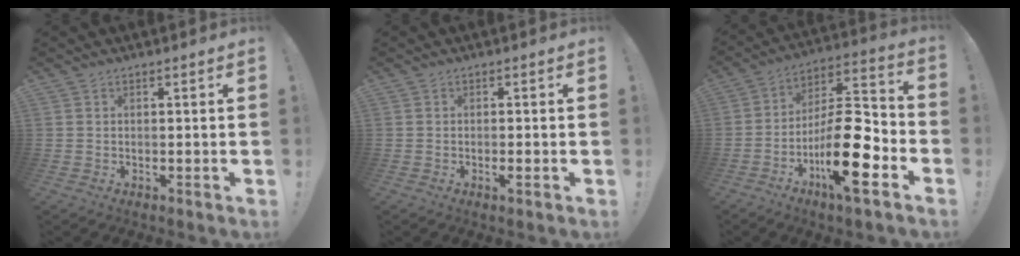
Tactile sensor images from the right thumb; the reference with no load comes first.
{"total": 1.5, "force": [-0.6, 0.0, 1.4], "torque": [-0.021, -0.002, -0.011]}
{"total": 20.9, "force": [-8.4, 6.9, 17.8], "torque": [-0.314, 0.048, -0.132]}